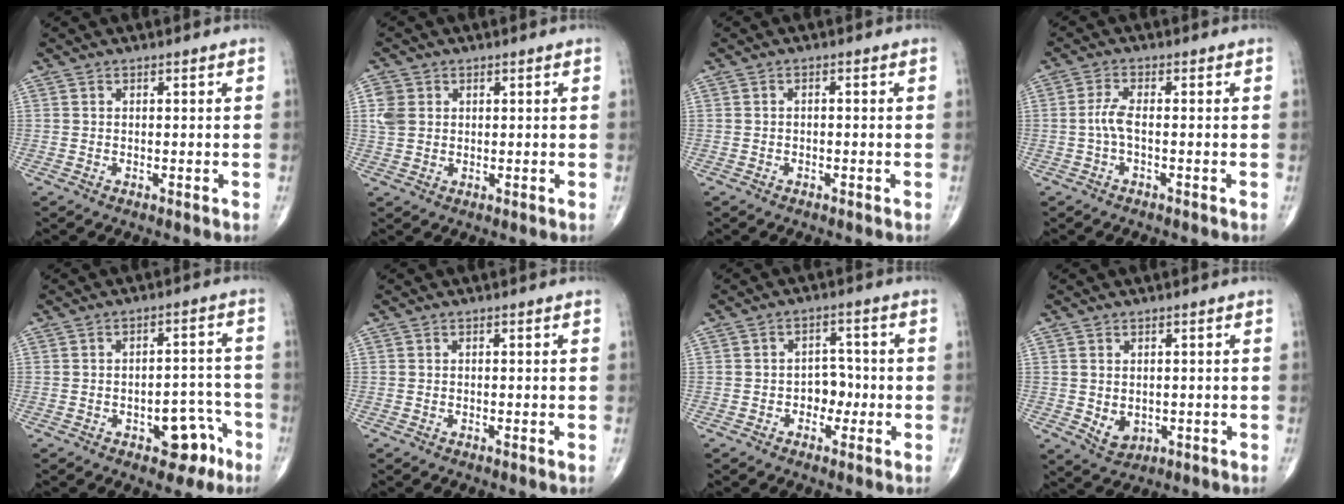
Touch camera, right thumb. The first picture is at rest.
{"total": 3.7, "force": [0.9, 3.0, 2.0], "torque": [-0.036, 0.002, 0.018]}
{"total": 0.6, "force": [-0.3, 0.3, 0.5], "torque": [-0.006, 0.005, -0.007]}
{"total": 3.0, "force": [-0.6, 0.8, 2.8], "torque": [-0.069, 0.004, -0.015]}
{"total": 7.7, "force": [-4.0, 4.3, 5.0], "torque": [-0.030, 0.045, -0.047]}
{"total": 0.0}
{"total": 4.3, "force": [-1.2, 3.3, 2.6], "torque": [-0.007, 0.018, -0.025]}
{"total": 3.8, "force": [-0.2, 2.9, 2.4], "torque": [-0.028, -0.006, 0.012]}